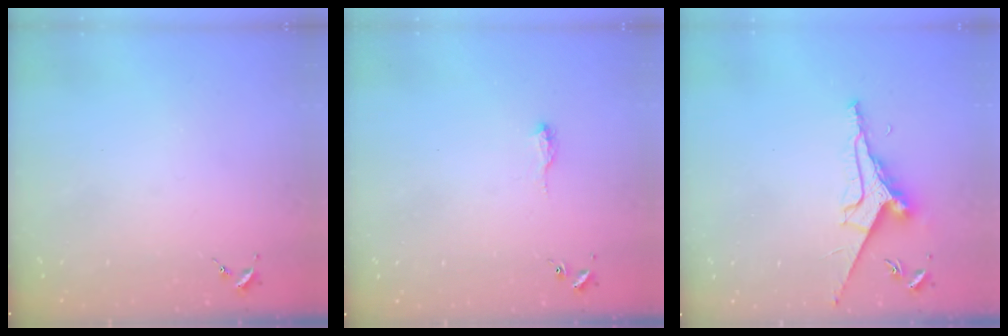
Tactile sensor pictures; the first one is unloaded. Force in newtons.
{"total": 6.9, "press": 6.9, "slide": 0.9}
{"total": 9.0, "press": 8.9, "slide": 0.9}